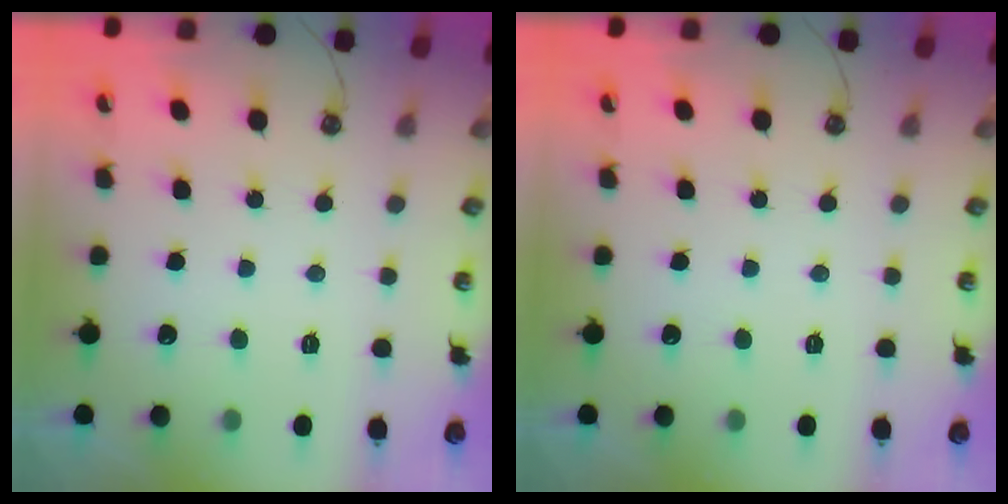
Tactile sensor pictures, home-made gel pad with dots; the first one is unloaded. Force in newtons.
{"total": 0.0}